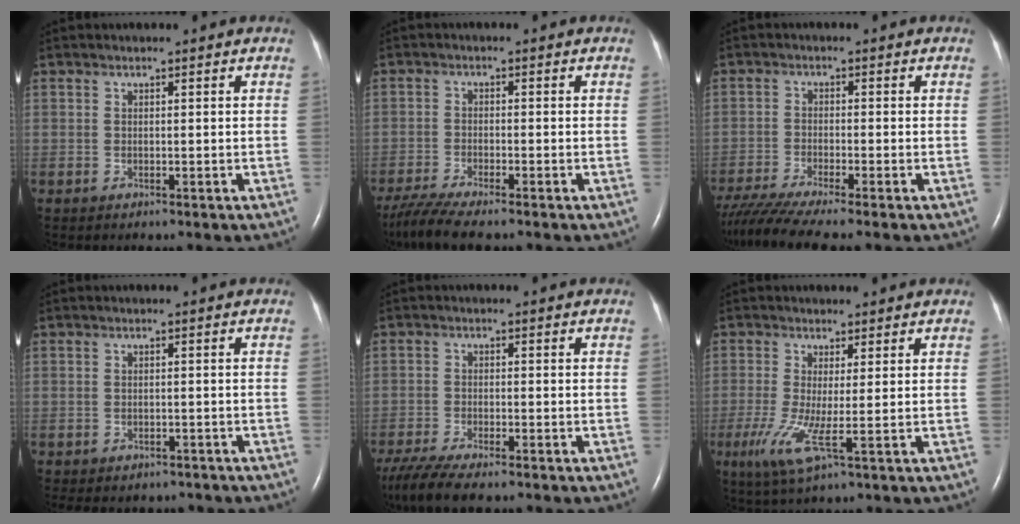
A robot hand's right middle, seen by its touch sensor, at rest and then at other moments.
{"total": 6.4, "force": [-5.3, 0.2, 3.5], "torque": [-0.069, -0.021, -0.096]}
{"total": 8.8, "force": [-7.5, -0.9, 4.4], "torque": [-0.075, -0.026, -0.127]}
{"total": 6.9, "force": [-5.9, 3.2, 1.7], "torque": [-0.025, 0.003, -0.067]}
{"total": 8.9, "force": [-7.2, 1.3, 5.0], "torque": [-0.094, -0.022, -0.123]}
{"total": 5.6, "force": [-1.4, 0.1, 5.4], "torque": [-0.122, -0.021, -0.024]}